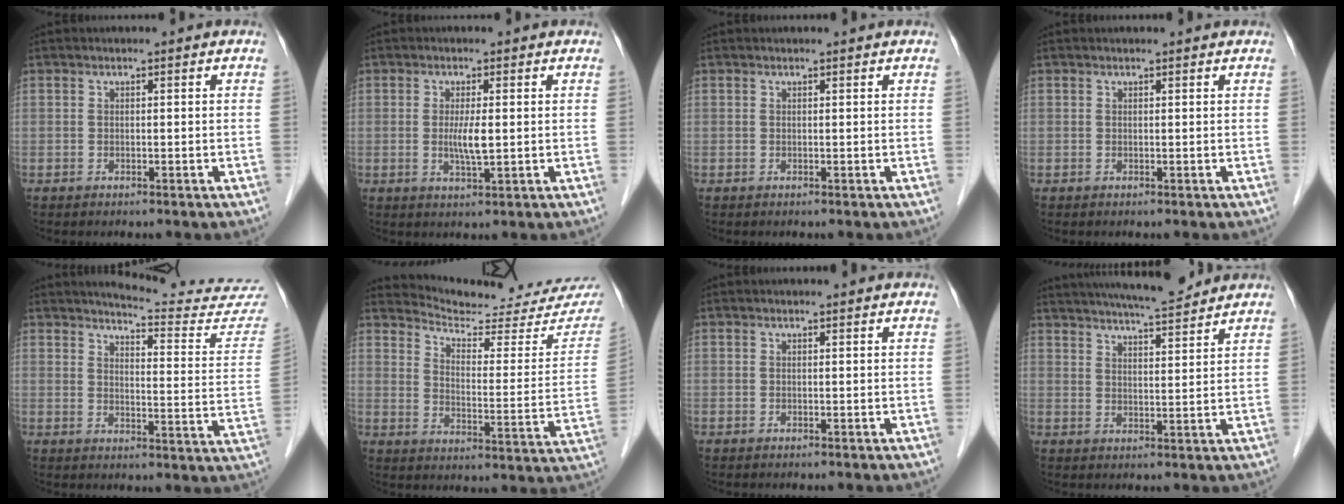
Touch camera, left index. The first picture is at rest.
{"total": 3.2, "force": [-0.1, 0.3, 3.2], "torque": [-0.065, -0.009, 0.000]}
{"total": 0.6, "force": [0.6, 0.1, 0.1], "torque": [-0.008, 0.004, 0.008]}
{"total": 1.0, "force": [0.9, 0.1, 0.2], "torque": [-0.008, 0.006, 0.011]}
{"total": 18.2, "force": [17.8, 0.4, 3.6], "torque": [-0.038, -0.120, 0.192]}
{"total": 18.7, "force": [18.2, 2.0, 4.1], "torque": [-0.057, -0.086, 0.224]}
{"total": 1.5, "force": [1.5, 0.2, 0.3], "torque": [-0.009, 0.007, 0.016]}
{"total": 12.0, "force": [10.9, 0.8, 5.0], "torque": [-0.085, 0.005, 0.158]}